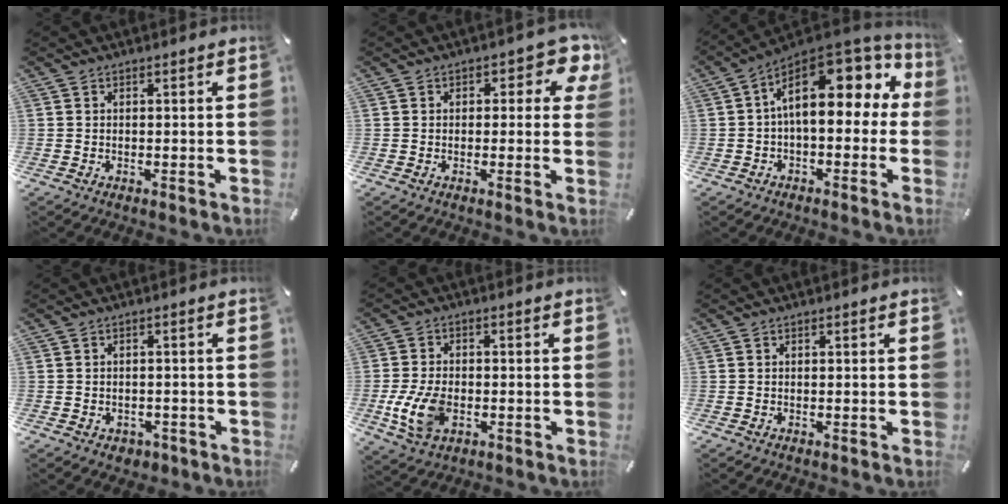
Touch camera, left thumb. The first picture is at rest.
{"total": 5.0, "force": [1.7, 3.0, 3.6], "torque": [-0.035, -0.004, 0.023]}
{"total": 17.1, "force": [5.2, 9.1, 13.6], "torque": [-0.219, -0.035, 0.089]}
{"total": 2.3, "force": [-0.9, 2.0, 0.8], "torque": [-0.013, 0.005, -0.019]}
{"total": 9.5, "force": [-2.3, 6.2, 6.8], "torque": [-0.152, 0.003, -0.039]}
{"total": 0.0}